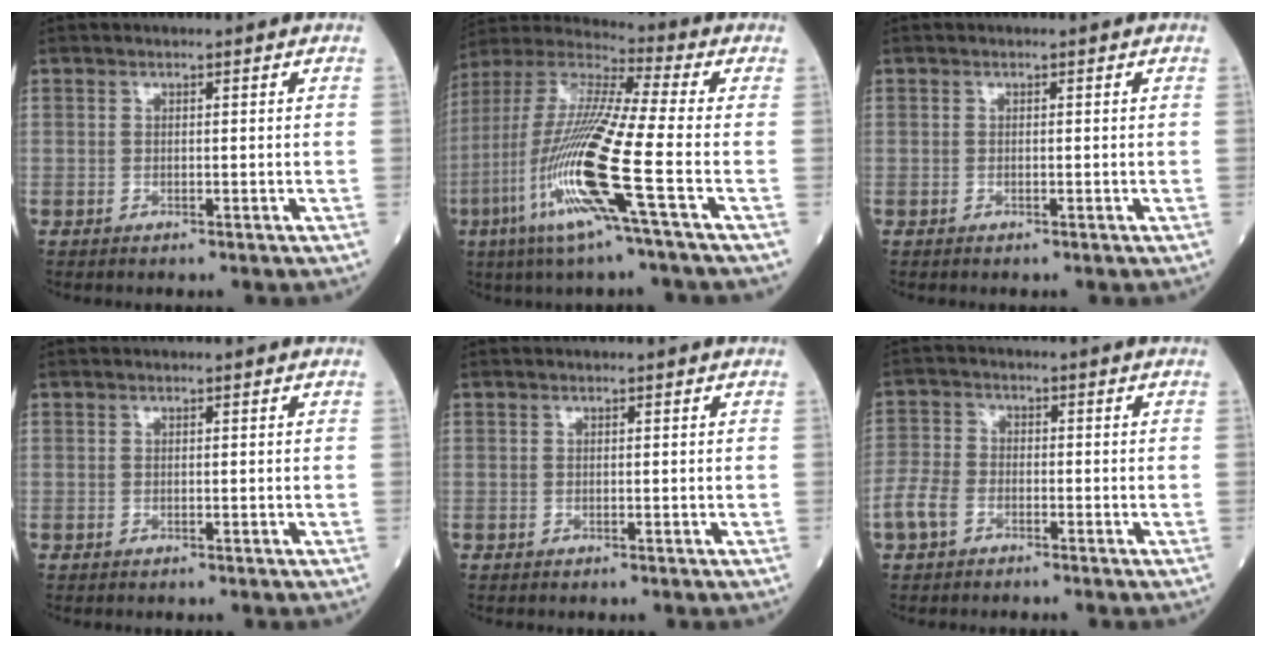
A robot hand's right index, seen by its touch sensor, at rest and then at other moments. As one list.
[{"total": 17.8, "force": [-6.1, -0.4, 16.8], "torque": [-0.357, -0.021, -0.129]}, {"total": 0.0}, {"total": 0.0}, {"total": 0.0}, {"total": 4.8, "force": [-2.7, 2.9, 2.6], "torque": [-0.073, 0.001, -0.060]}]